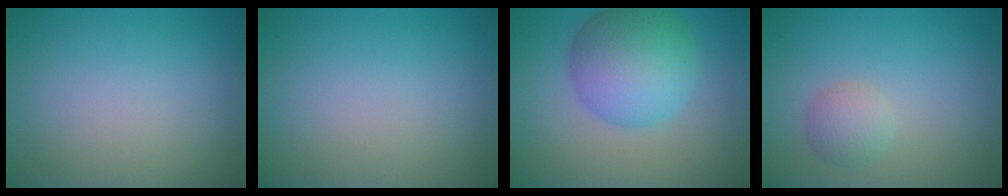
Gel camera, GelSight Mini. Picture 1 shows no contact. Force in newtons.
{"total": 0.0}
{"total": 8.0, "press": 8.0, "slide": 0.1}
{"total": 2.0, "press": 2.0, "slide": 0.1}